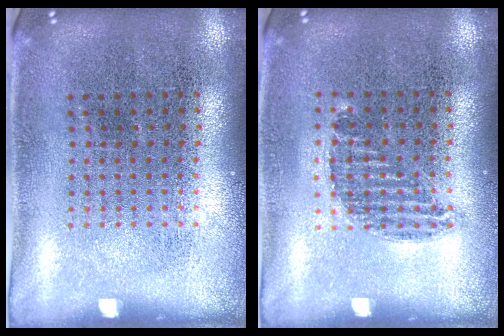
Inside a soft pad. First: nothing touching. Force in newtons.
{"total": 0.8, "press": 0.7, "slide": 0.5}